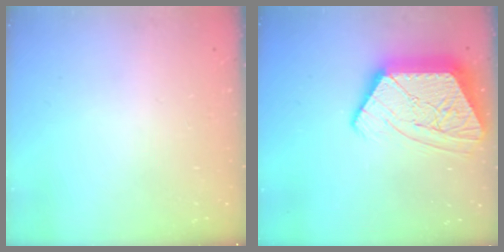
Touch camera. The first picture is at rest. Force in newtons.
{"total": 19.9, "press": 19.8, "slide": 1.5}